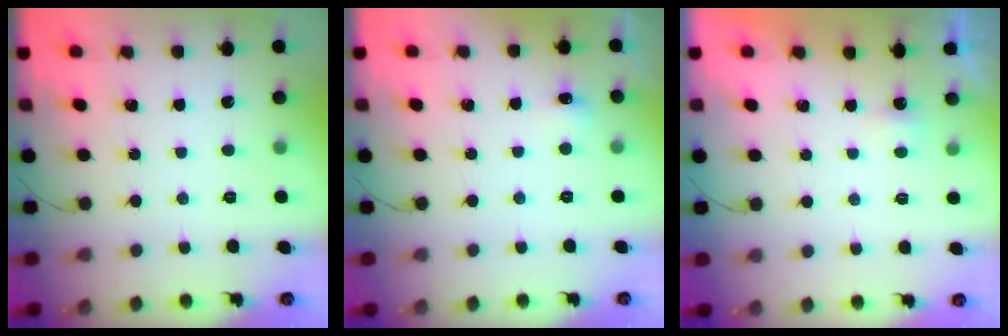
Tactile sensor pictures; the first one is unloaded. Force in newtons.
{"total": 4.7, "press": 4.6, "slide": 1.0}
{"total": 1.6, "press": 1.5, "slide": 0.6}